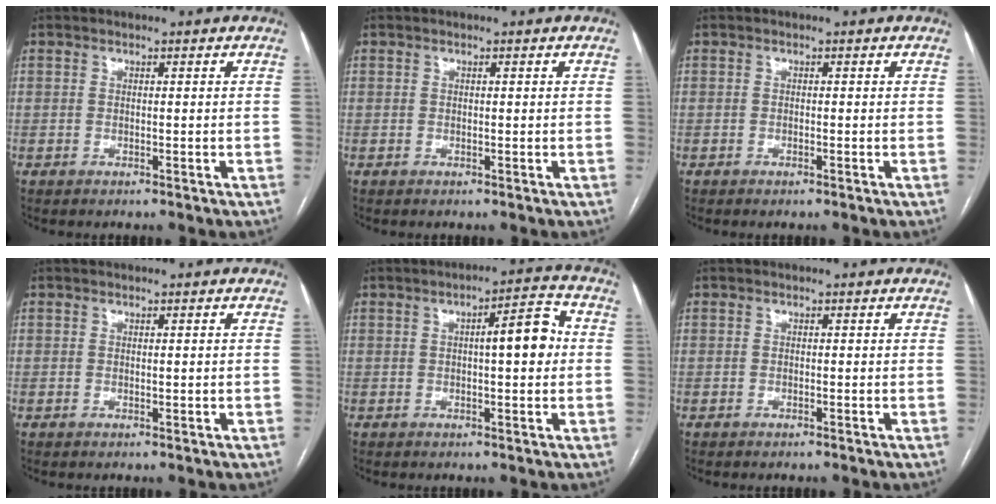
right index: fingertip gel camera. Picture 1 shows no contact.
{"total": 0.0}
{"total": 0.0}
{"total": 0.6, "force": [0.1, 0.2, 0.6], "torque": [-0.012, -0.003, 0.003]}
{"total": 6.8, "force": [0.7, 1.4, 6.6], "torque": [-0.093, 0.020, 0.008]}
{"total": 0.0}